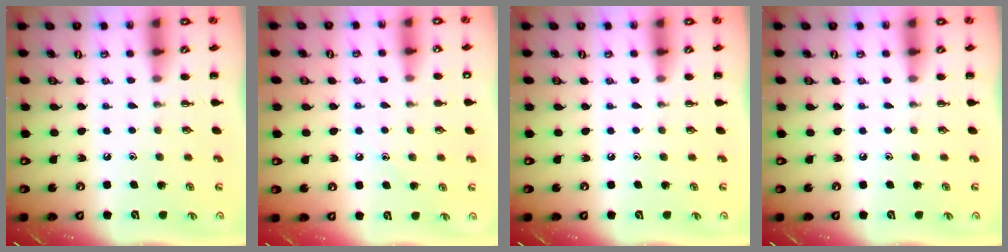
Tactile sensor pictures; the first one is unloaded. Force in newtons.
{"total": 8.1, "press": 7.8, "slide": 2.1}
{"total": 0.0}
{"total": 0.0}